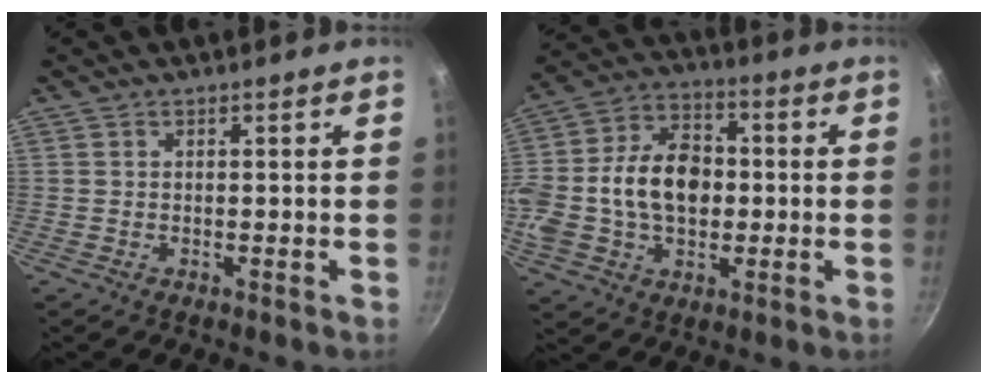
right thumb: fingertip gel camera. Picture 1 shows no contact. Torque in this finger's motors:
{"motor_torque": [2.46, 2.43, 1.75, -0.65, 0.20]}